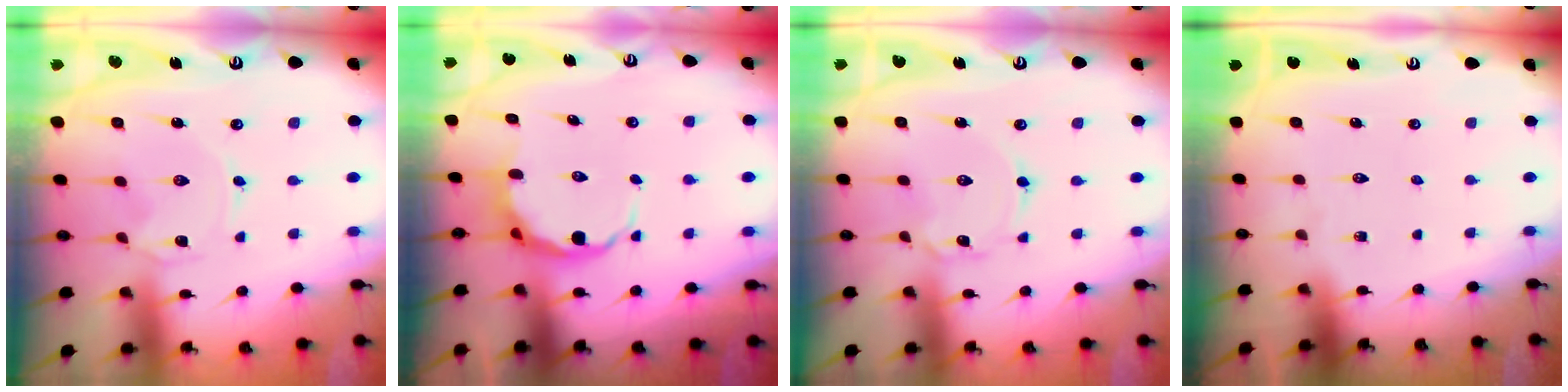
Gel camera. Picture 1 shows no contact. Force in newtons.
{"total": 7.8, "press": 7.6, "slide": 1.8}
{"total": 2.1, "press": 2.1, "slide": 0.1}
{"total": 0.0}